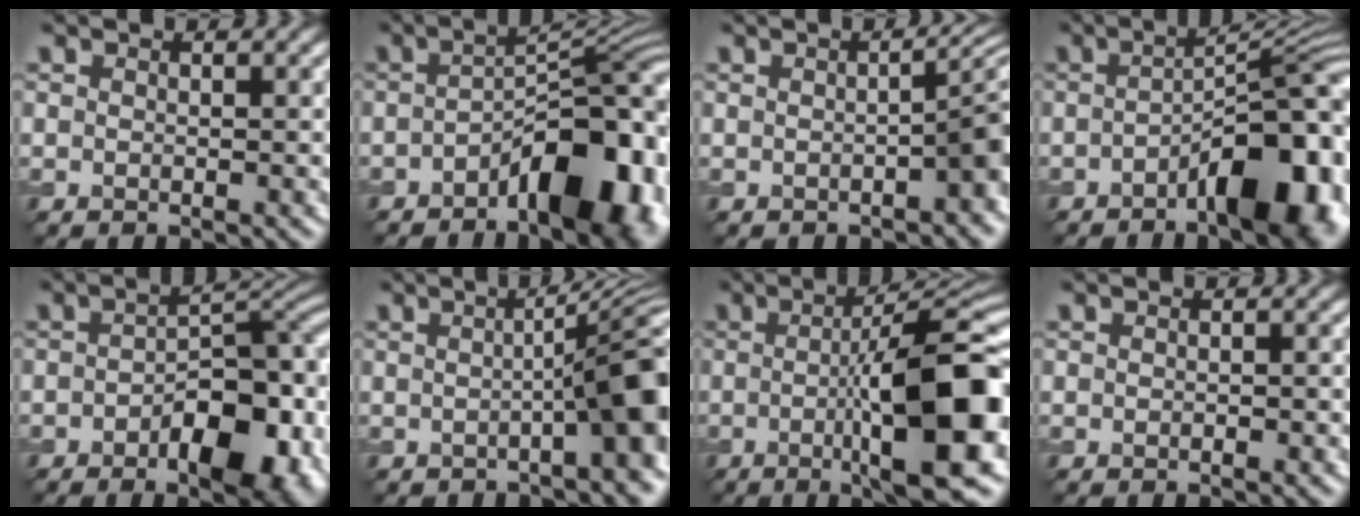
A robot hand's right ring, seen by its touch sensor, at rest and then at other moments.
{"total": 10.6, "force": [-5.0, 3.7, 8.5], "torque": [-0.116, 0.008, -0.068]}
{"total": 4.7, "force": [-0.8, 1.4, 4.4], "torque": [-0.035, 0.012, 0.000]}
{"total": 10.8, "force": [-4.3, 3.1, 9.4], "torque": [-0.124, 0.013, -0.058]}
{"total": 10.1, "force": [-3.4, 4.7, 8.2], "torque": [-0.111, 0.008, -0.044]}
{"total": 9.7, "force": [-0.6, 2.0, 9.4], "torque": [-0.090, 0.024, -0.006]}
{"total": 13.4, "force": [-1.7, 3.3, 12.9], "torque": [-0.164, 0.014, -0.021]}
{"total": 1.0, "force": [-0.3, 0.2, 0.9], "torque": [-0.007, 0.006, 0.000]}